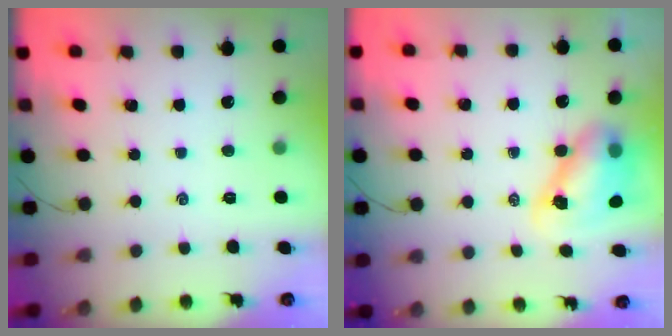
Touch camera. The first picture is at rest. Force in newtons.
{"total": 8.9, "press": 8.7, "slide": 1.8}